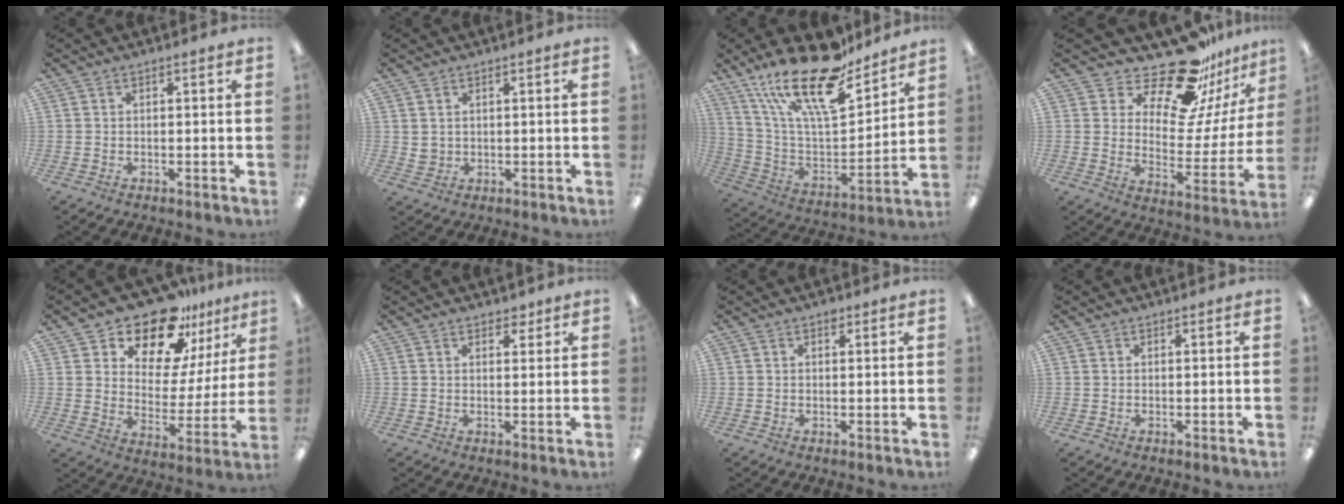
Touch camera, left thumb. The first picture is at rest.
{"total": 2.4, "force": [1.1, 2.1, 0.1], "torque": [0.001, -0.002, 0.020]}
{"total": 23.2, "force": [17.0, 7.7, 13.8], "torque": [-0.255, -0.109, 0.294]}
{"total": 19.9, "force": [16.3, 7.1, 9.0], "torque": [-0.143, -0.121, 0.279]}
{"total": 17.0, "force": [14.2, 6.9, 6.1], "torque": [-0.107, -0.115, 0.252]}
{"total": 2.4, "force": [1.9, 1.4, 0.6], "torque": [0.003, -0.004, 0.033]}
{"total": 1.0, "force": [0.7, 0.6, 0.4], "torque": [-0.002, -0.003, 0.011]}
{"total": 0.0}